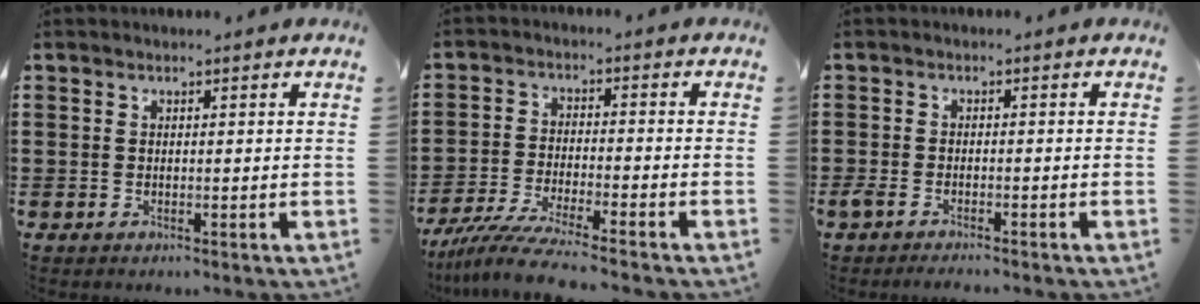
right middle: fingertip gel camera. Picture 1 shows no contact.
{"total": 6.8, "force": [-6.0, -0.2, 3.1], "torque": [-0.071, -0.016, -0.117]}
{"total": 1.6, "force": [-1.4, 0.4, 0.8], "torque": [-0.024, -0.002, -0.029]}